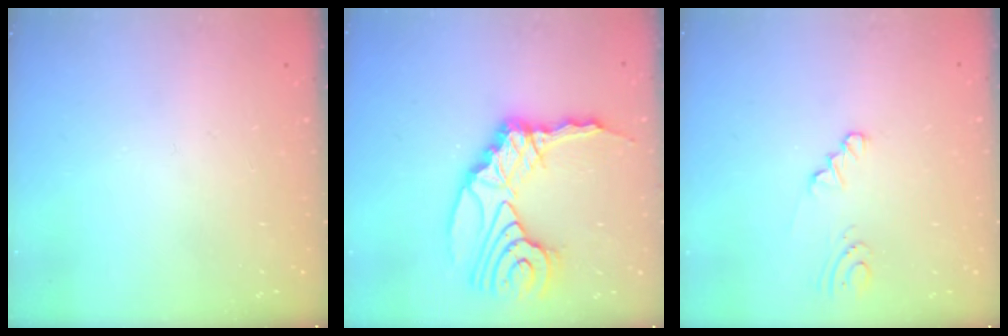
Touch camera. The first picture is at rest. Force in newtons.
{"total": 20.4, "press": 20.2, "slide": 2.7}
{"total": 1.0, "press": 1.0, "slide": 0.1}